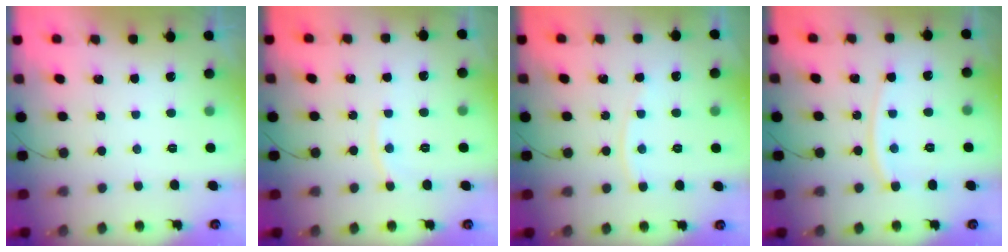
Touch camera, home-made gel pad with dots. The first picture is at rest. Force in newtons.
{"total": 5.4, "press": 5.4, "slide": 0.6}
{"total": 3.4, "press": 3.4, "slide": 0.4}
{"total": 9.5, "press": 9.5, "slide": 1.1}